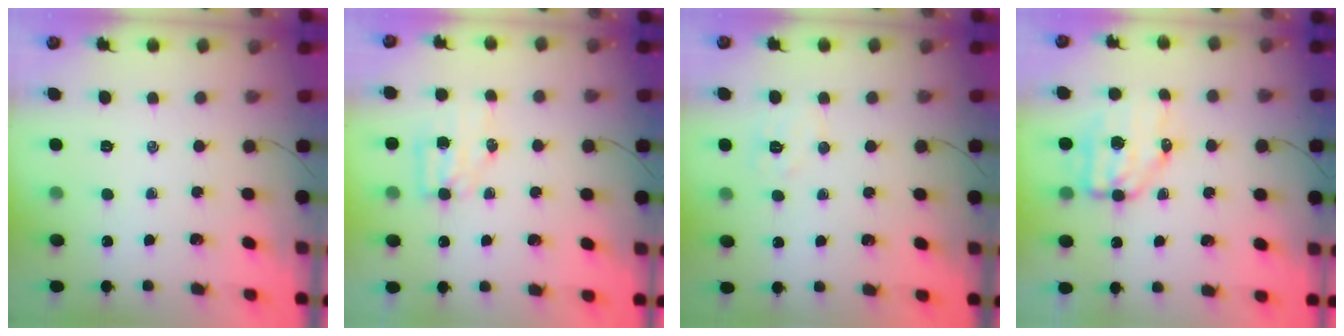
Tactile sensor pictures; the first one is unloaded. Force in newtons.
{"total": 5.3, "press": 5.2, "slide": 0.6}
{"total": 6.0, "press": 5.9, "slide": 1.1}
{"total": 7.2, "press": 7.0, "slide": 1.6}